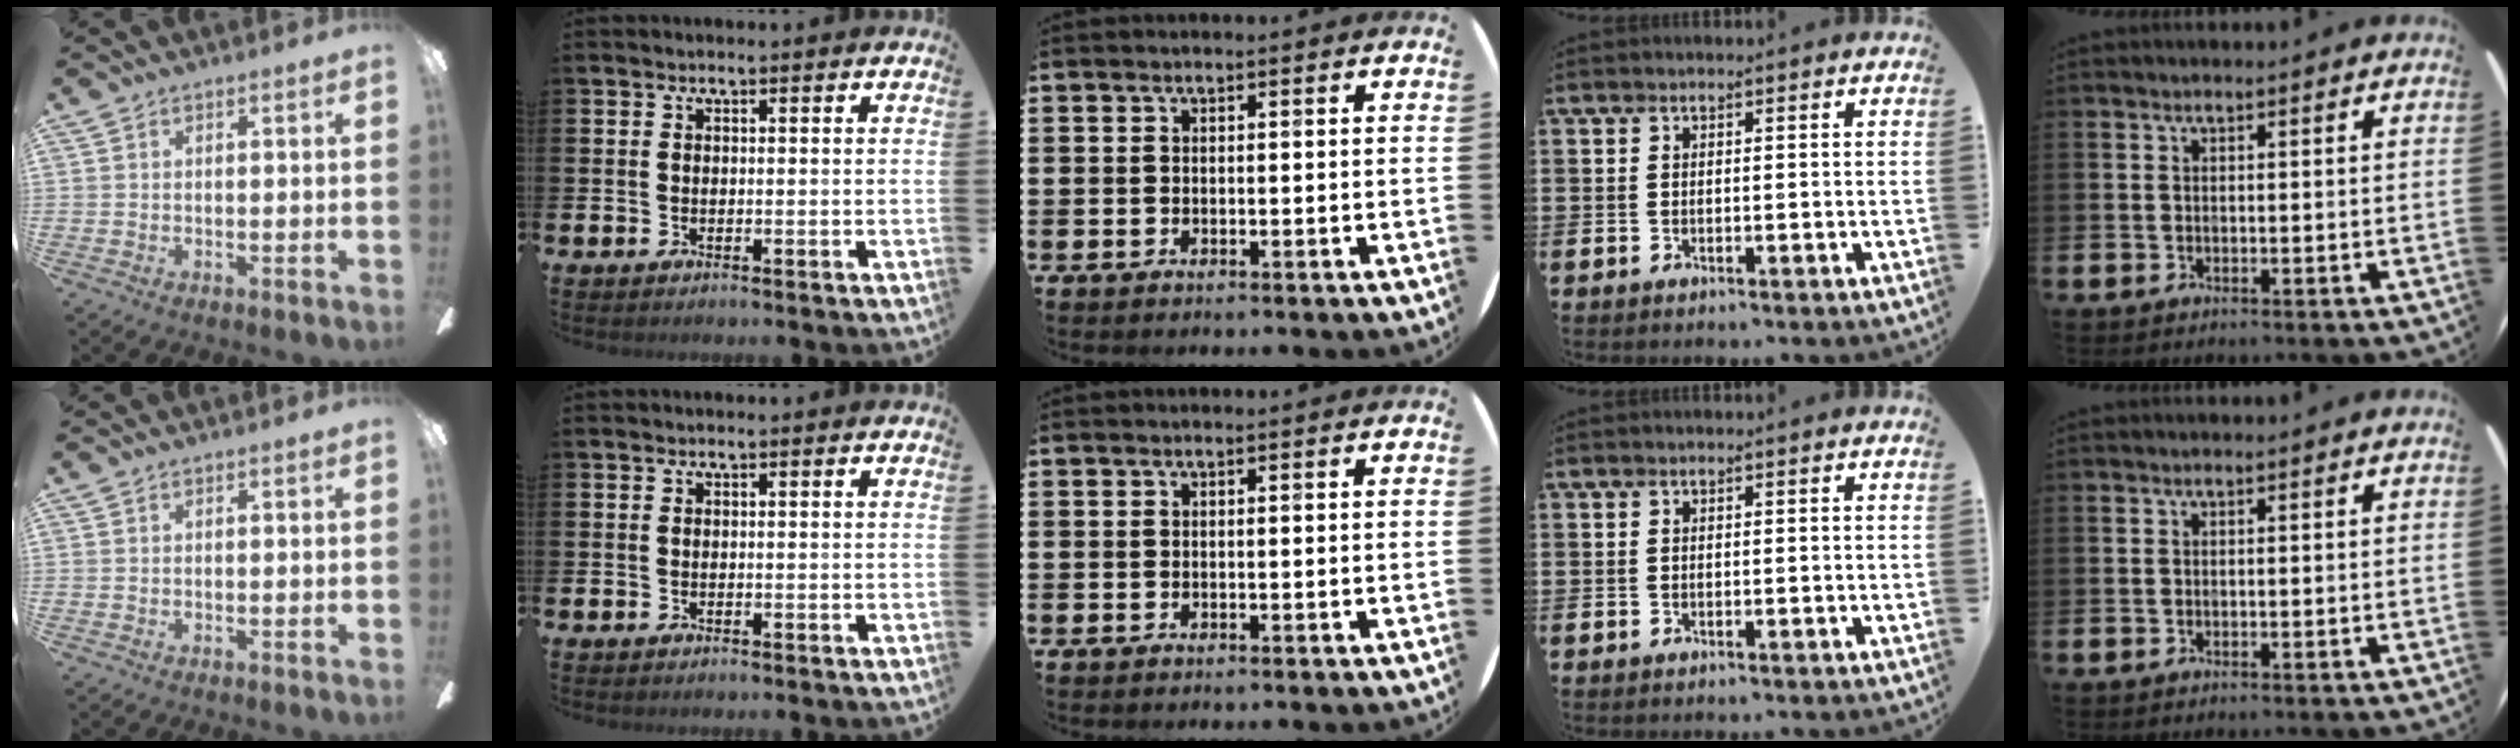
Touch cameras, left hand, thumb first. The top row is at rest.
{}